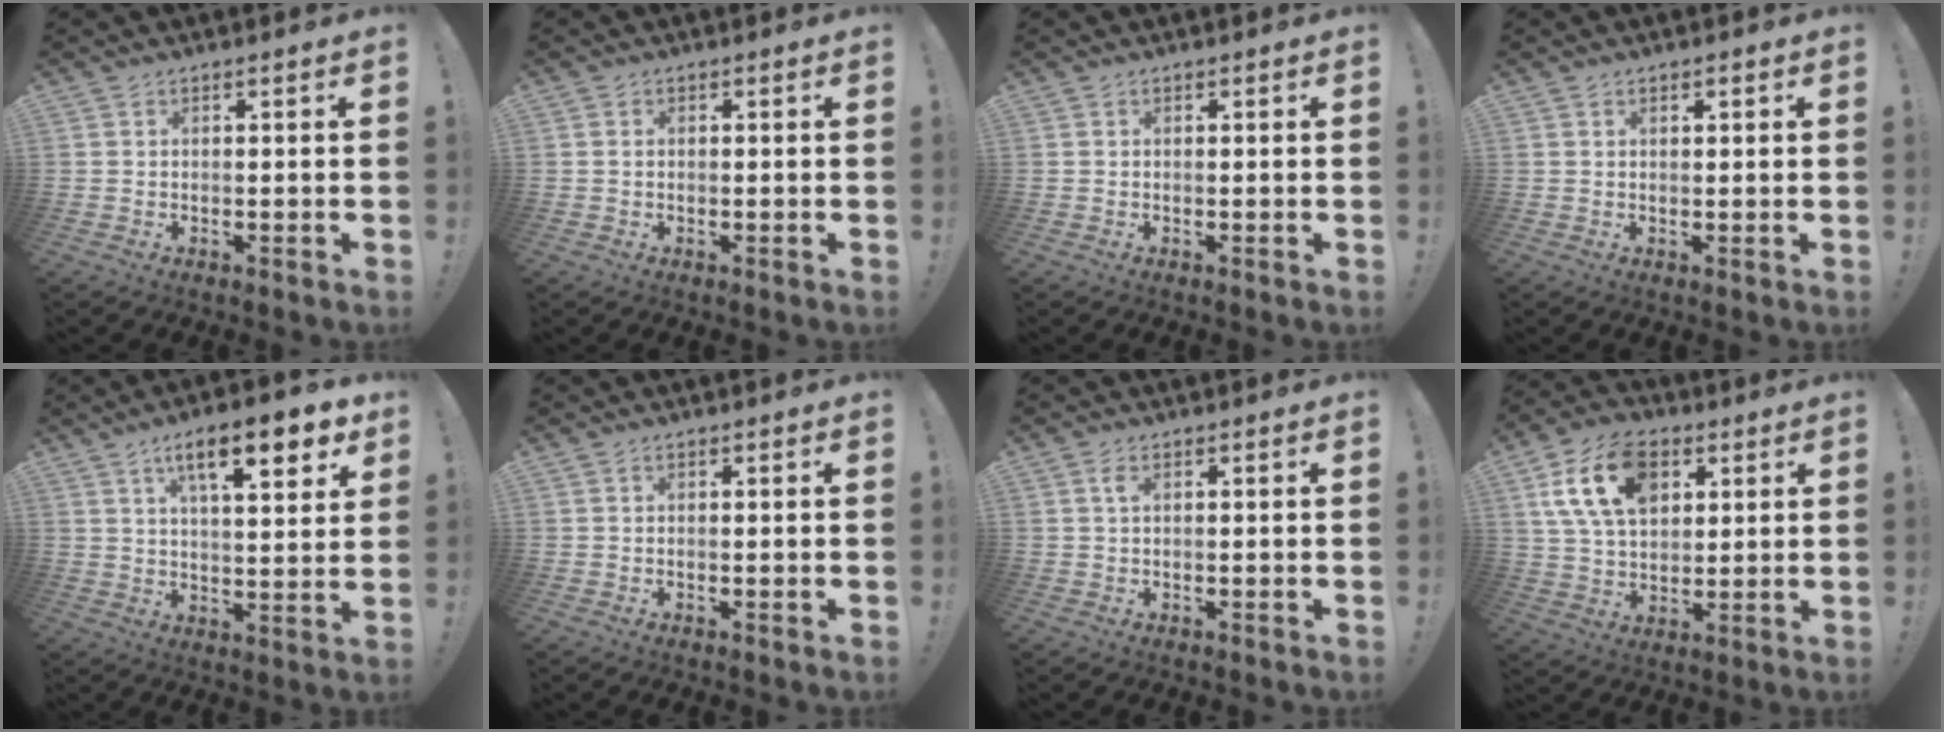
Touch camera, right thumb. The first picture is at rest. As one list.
[{"total": 0.7, "force": [0.2, 0.7, 0.2], "torque": [-0.006, 0.005, 0.003]}, {"total": 0.0}, {"total": 0.9, "force": [0.5, 0.4, 0.5], "torque": [-0.004, -0.002, 0.009]}, {"total": 14.4, "force": [7.4, 4.0, 11.8], "torque": [-0.179, -0.027, 0.112]}, {"total": 0.0}, {"total": 1.8, "force": [0.6, 0.7, 1.6], "torque": [-0.026, 0.000, 0.008]}, {"total": 17.4, "force": [6.9, 11.5, 11.1], "torque": [-0.196, -0.016, 0.129]}]